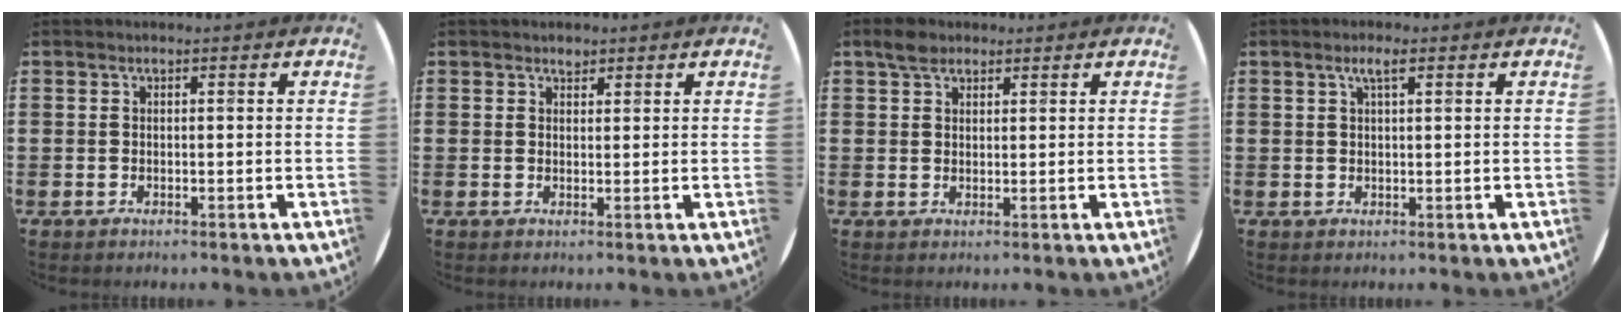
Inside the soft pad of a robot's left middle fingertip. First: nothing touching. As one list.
[{"total": 1.1, "force": [1.0, 0.5, 0.2], "torque": [0.003, -0.002, 0.018]}, {"total": 2.5, "force": [2.0, 1.3, 0.8], "torque": [-0.003, 0.000, 0.035]}, {"total": 2.3, "force": [1.4, 0.4, 1.8], "torque": [-0.037, 0.006, 0.022]}]